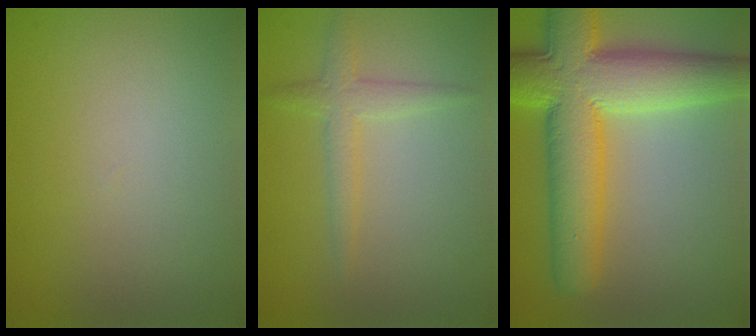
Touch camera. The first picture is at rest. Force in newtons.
{"total": 2.1, "press": 2.1, "slide": 0.1}
{"total": 11.0, "press": 11.0, "slide": 0.4}